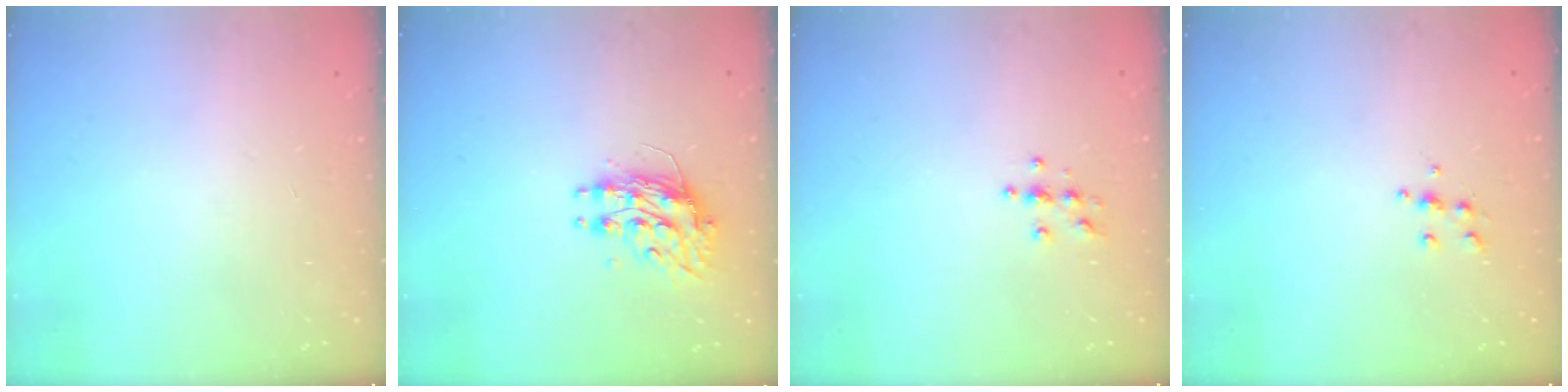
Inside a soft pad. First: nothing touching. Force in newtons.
{"total": 10.2, "press": 10.2, "slide": 0.7}
{"total": 3.9, "press": 3.8, "slide": 0.4}
{"total": 5.2, "press": 5.0, "slide": 1.1}